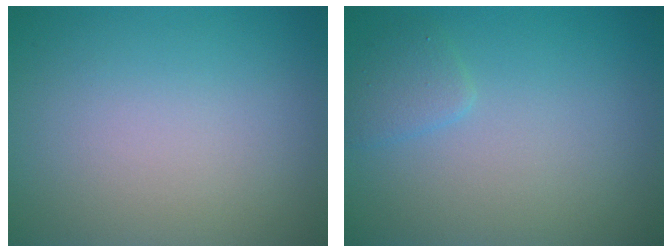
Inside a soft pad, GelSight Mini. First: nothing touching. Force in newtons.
{"total": 1.4, "press": 1.4, "slide": 0.1}